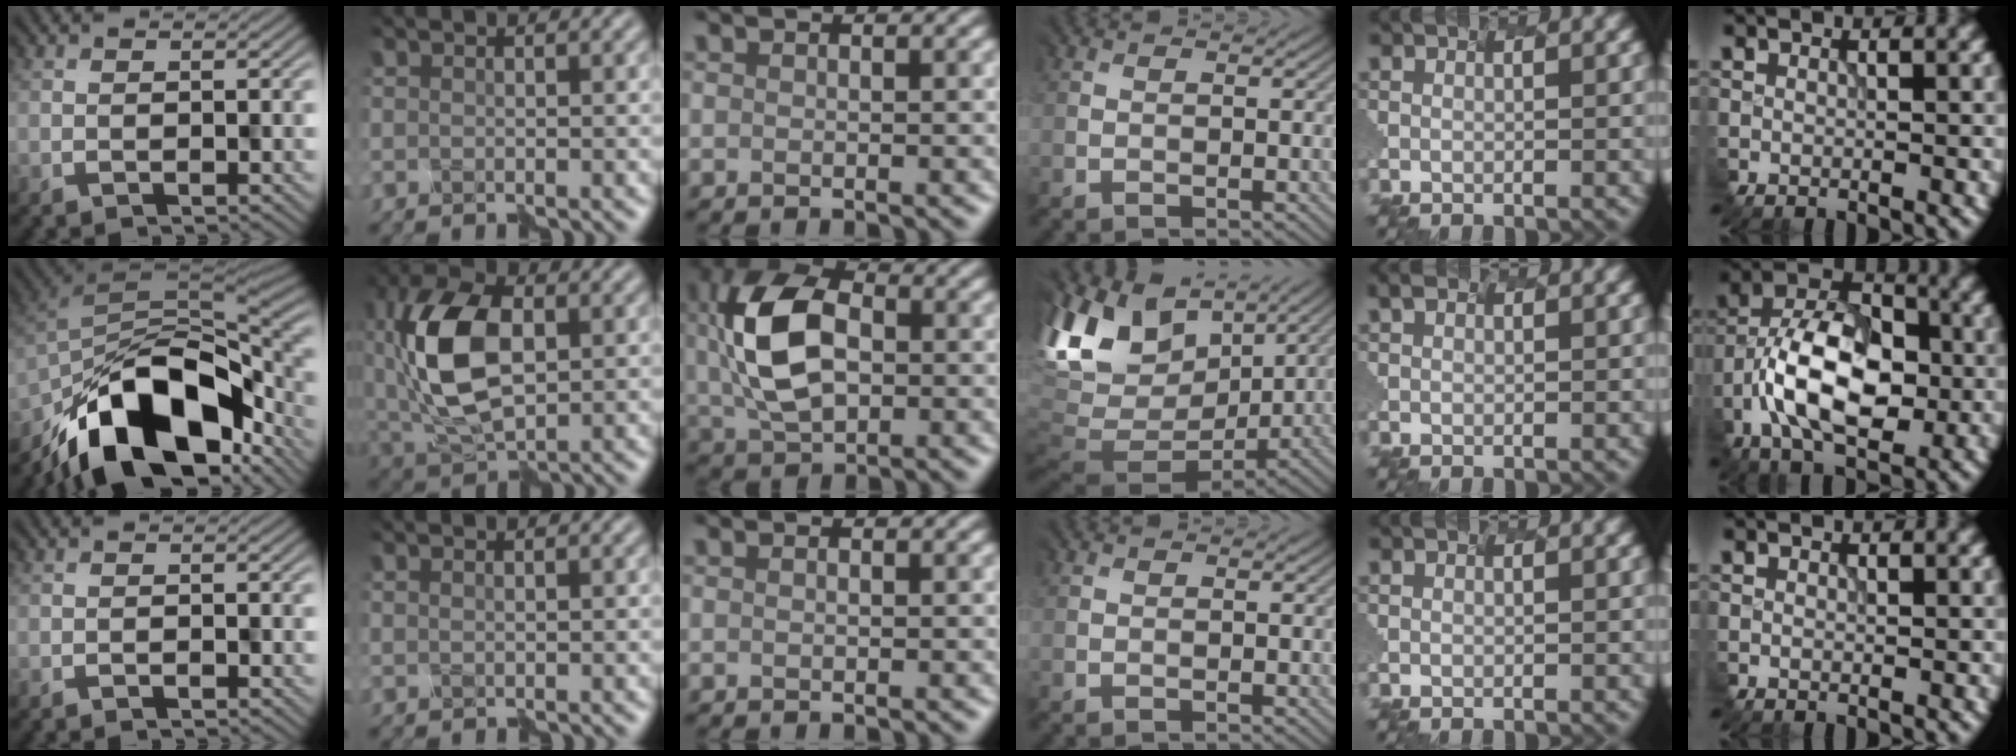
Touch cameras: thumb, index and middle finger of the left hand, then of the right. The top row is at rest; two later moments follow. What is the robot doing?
{"motion": "disassemble", "object": "markers"}